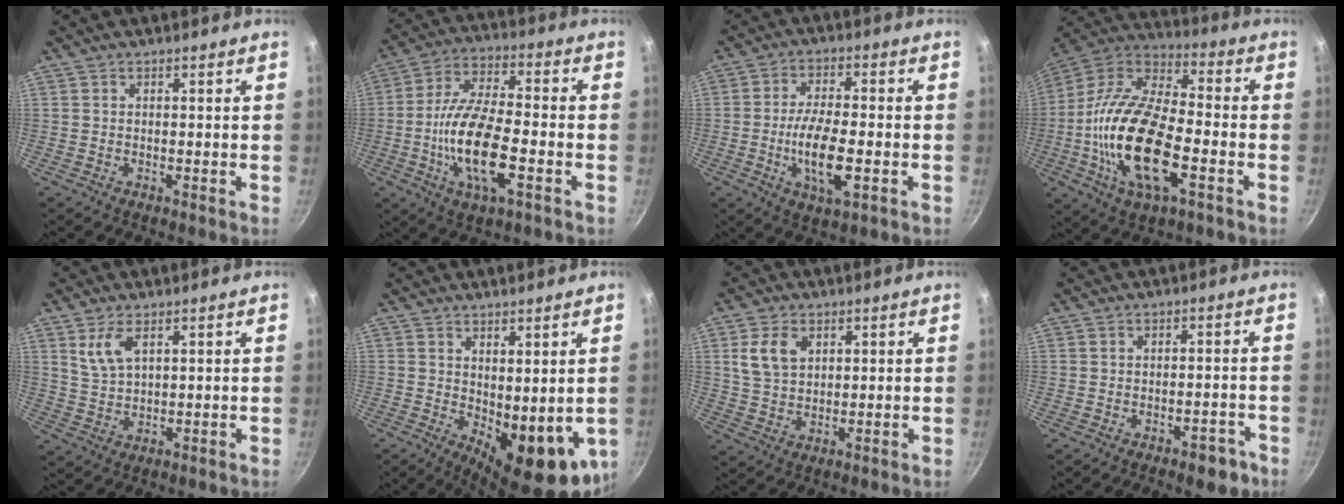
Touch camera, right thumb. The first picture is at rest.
{"total": 16.2, "force": [-4.2, 6.2, 14.4], "torque": [-0.277, 0.021, -0.077]}
{"total": 10.4, "force": [-2.5, 3.9, 9.4], "torque": [-0.170, 0.004, -0.044]}
{"total": 23.3, "force": [-5.7, 10.4, 20.1], "torque": [-0.400, 0.019, -0.101]}
{"total": 5.2, "force": [2.6, 2.4, 3.8], "torque": [-0.076, -0.012, 0.061]}
{"total": 14.0, "force": [-2.4, 5.9, 12.4], "torque": [-0.149, -0.026, -0.012]}
{"total": 6.9, "force": [2.5, 4.7, 4.4], "torque": [-0.074, -0.006, 0.053]}
{"total": 4.5, "force": [-2.8, 2.0, 2.8], "torque": [-0.021, 0.019, -0.033]}